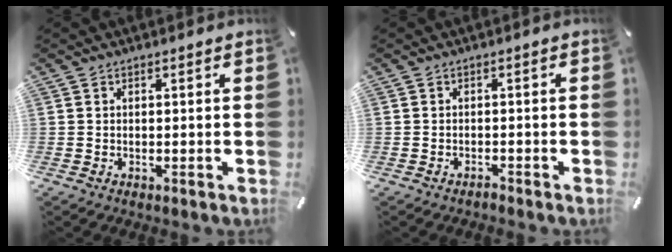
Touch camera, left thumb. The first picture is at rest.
{"total": 1.4, "force": [-1.2, 0.4, 0.6], "torque": [-0.014, 0.003, -0.025]}